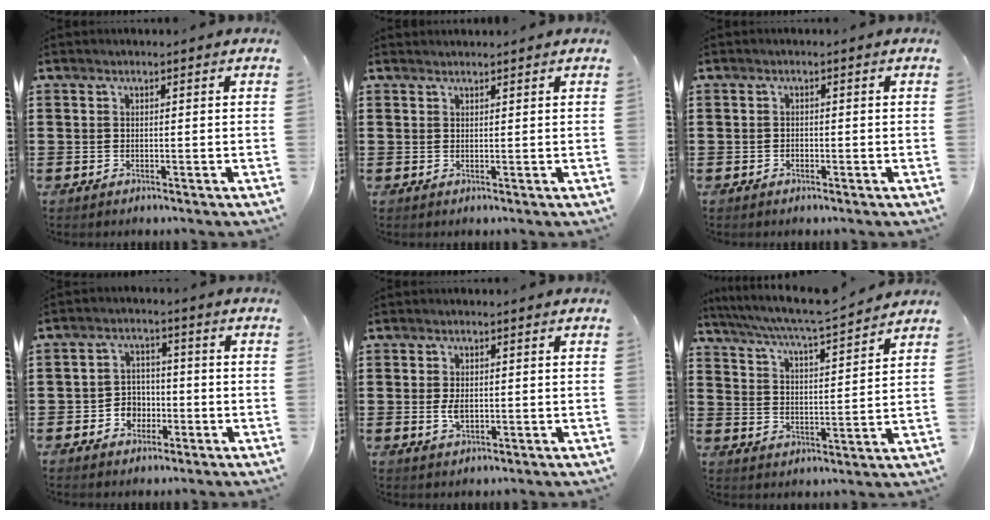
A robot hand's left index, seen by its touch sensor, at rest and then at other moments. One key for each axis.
{"total": 0.8, "fx": 0.8, "fy": 0.1, "fz": 0.1, "tx": -0.003, "ty": -0.001, "tz": 0.017}
{"total": 0.7, "fx": -0.6, "fy": 0.4, "fz": 0.2, "tx": -0.008, "ty": -0.001, "tz": -0.012}
{"total": 4.2, "fx": -1.8, "fy": 3.5, "fz": 1.5, "tx": -0.037, "ty": 0.008, "tz": -0.037}
{"total": 2.8, "fx": 0.0, "fy": 1.5, "fz": 2.4, "tx": -0.055, "ty": 0.000, "tz": -0.003}
{"total": 6.2, "fx": 5.7, "fy": -0.3, "fz": 2.4, "tx": -0.071, "ty": -0.040, "tz": 0.094}